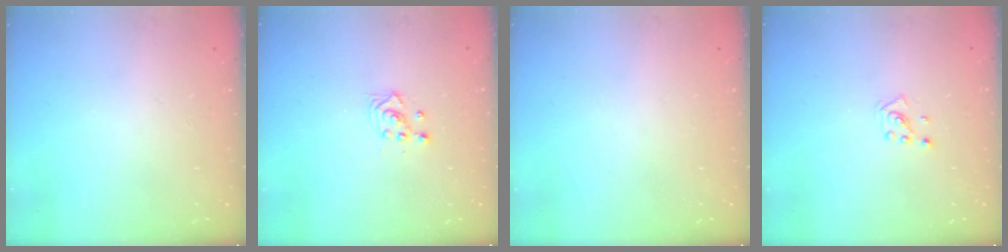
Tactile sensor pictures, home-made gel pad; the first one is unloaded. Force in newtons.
{"total": 2.3, "press": 2.3, "slide": 0.3}
{"total": 0.0}
{"total": 2.2, "press": 2.2, "slide": 0.6}